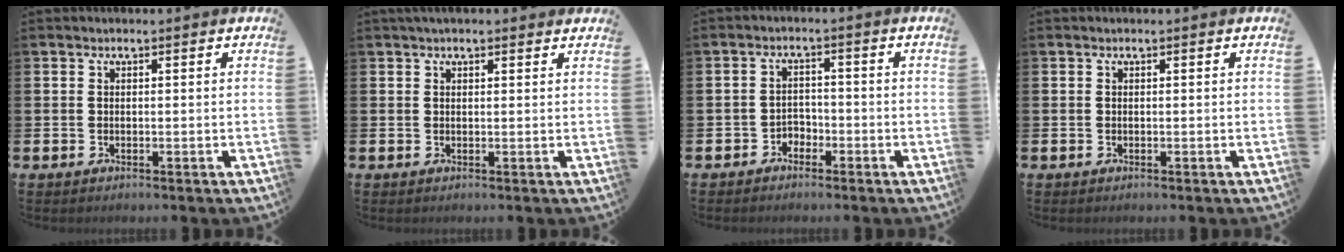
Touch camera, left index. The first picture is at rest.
{"total": 1.4, "force": [1.2, 0.4, 0.5], "torque": [-0.007, 0.004, 0.021]}
{"total": 2.1, "force": [-1.7, 1.2, 0.0], "torque": [-0.013, 0.002, -0.038]}
{"total": 0.0}